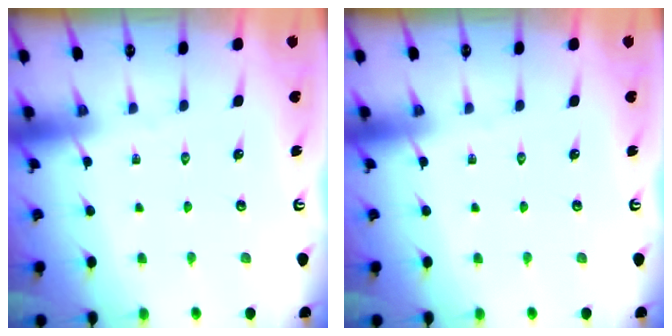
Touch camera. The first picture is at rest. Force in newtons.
{"total": 0.0}